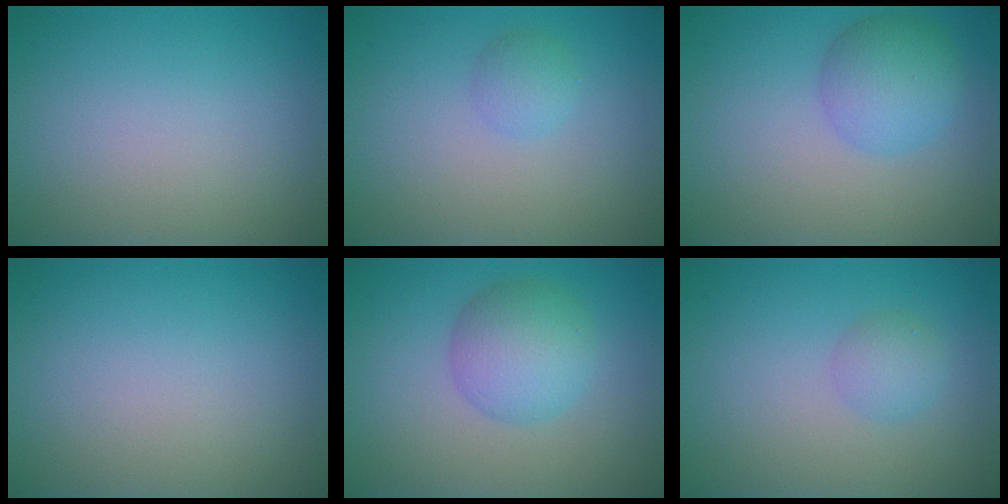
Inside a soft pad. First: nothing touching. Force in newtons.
{"total": 1.3, "press": 1.3, "slide": 0.0}
{"total": 3.9, "press": 3.9, "slide": 0.1}
{"total": 0.0}
{"total": 4.6, "press": 4.6, "slide": 0.1}
{"total": 1.8, "press": 1.8, "slide": 0.0}